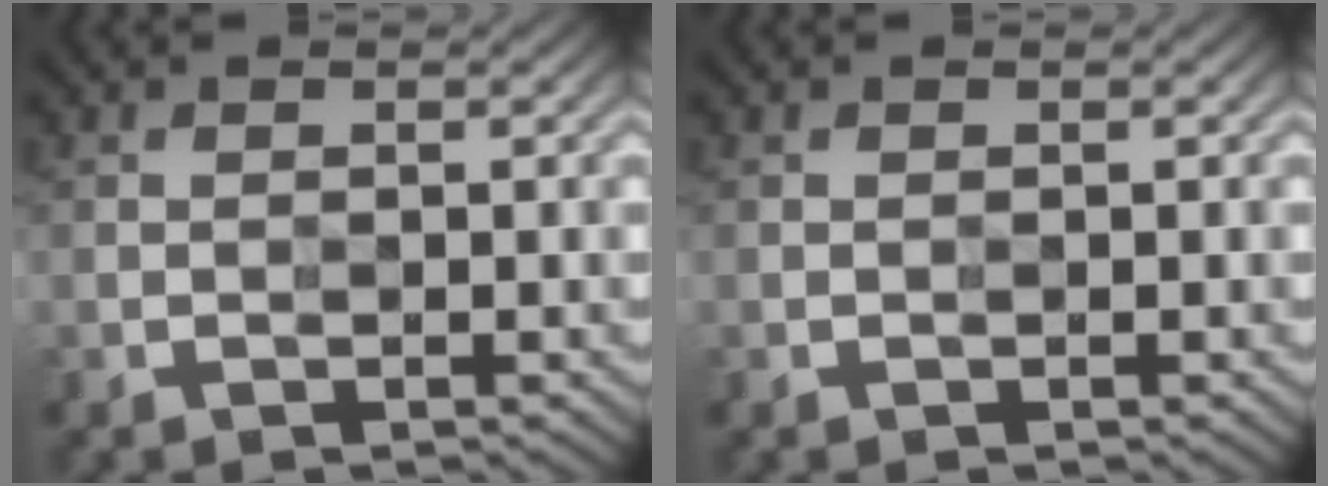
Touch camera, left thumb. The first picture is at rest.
{"total": 0.0}